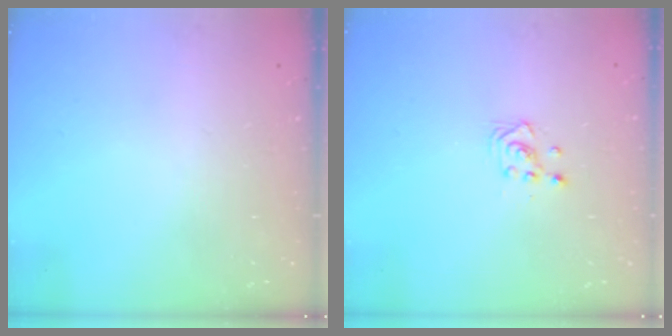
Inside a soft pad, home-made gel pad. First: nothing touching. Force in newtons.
{"total": 3.0, "press": 3.0, "slide": 0.3}